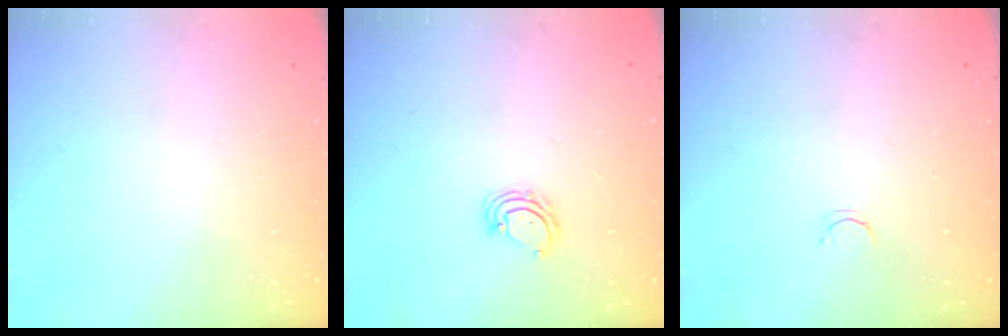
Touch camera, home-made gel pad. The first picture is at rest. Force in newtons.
{"total": 5.0, "press": 5.0, "slide": 0.4}
{"total": 2.1, "press": 2.1, "slide": 0.4}